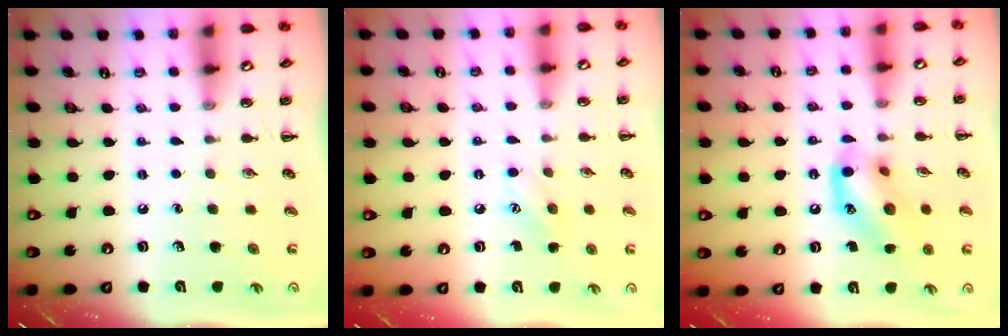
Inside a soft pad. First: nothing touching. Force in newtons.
{"total": 5.6, "press": 5.4, "slide": 1.4}
{"total": 14.7, "press": 14.6, "slide": 1.2}